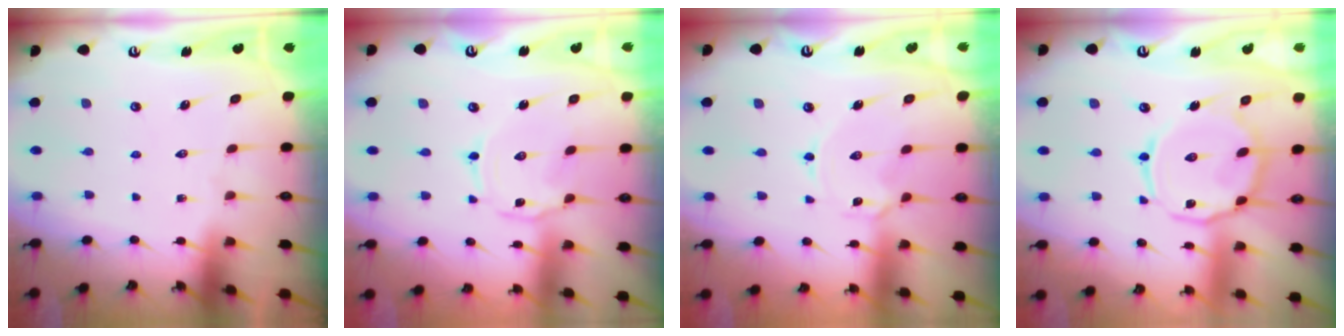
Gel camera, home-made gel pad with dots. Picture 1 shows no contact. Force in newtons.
{"total": 1.8, "press": 1.8, "slide": 0.2}
{"total": 1.9, "press": 1.9, "slide": 0.4}
{"total": 13.3, "press": 13.3, "slide": 0.9}